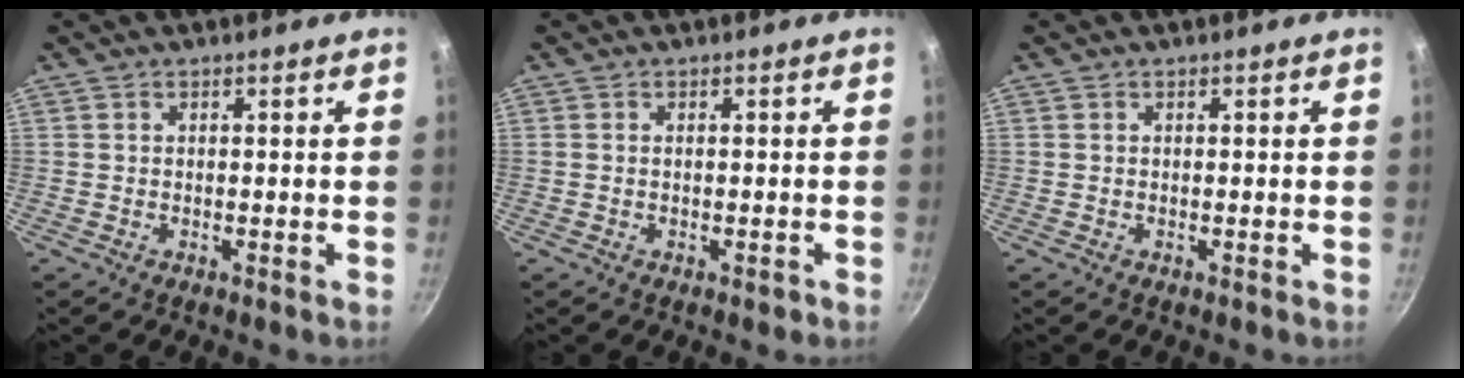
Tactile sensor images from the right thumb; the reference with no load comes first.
{"total": 1.1, "force": [-0.5, 0.5, 0.9], "torque": [-0.014, 0.003, -0.008]}
{"total": 0.0}